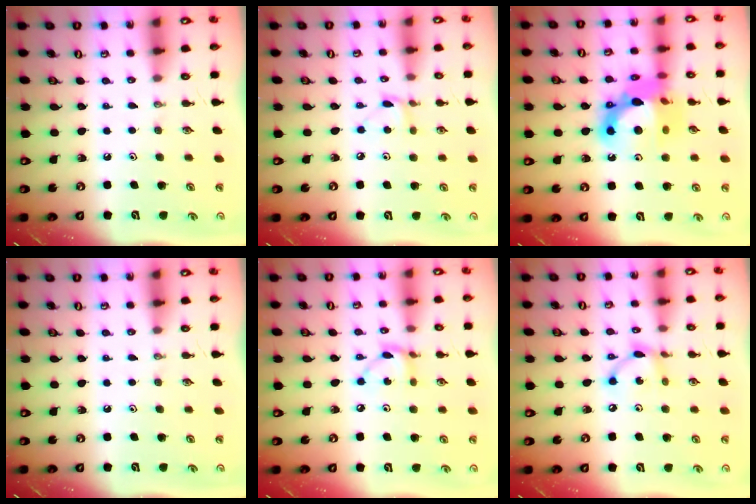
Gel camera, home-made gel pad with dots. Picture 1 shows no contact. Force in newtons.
{"total": 4.7, "press": 4.6, "slide": 0.6}
{"total": 16.1, "press": 16.1, "slide": 1.5}
{"total": 0.0}
{"total": 5.9, "press": 5.9, "slide": 0.3}
{"total": 8.0, "press": 8.0, "slide": 0.3}